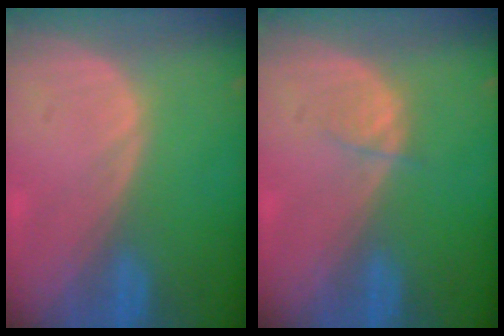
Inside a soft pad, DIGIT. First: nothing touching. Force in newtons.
{"total": 1.6, "press": 1.5, "slide": 0.2}